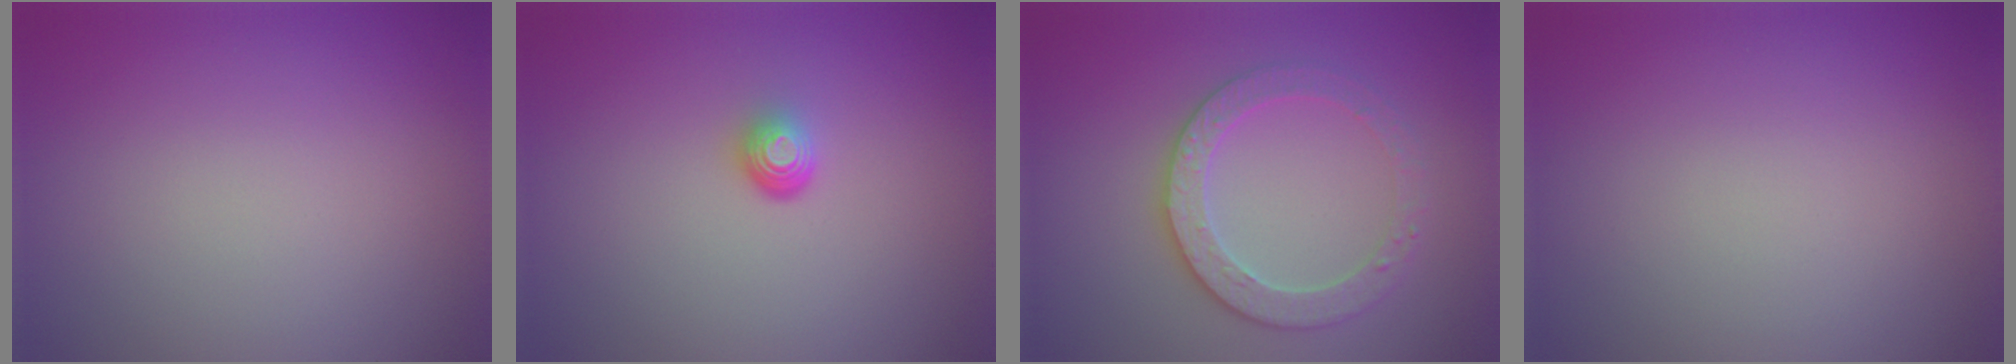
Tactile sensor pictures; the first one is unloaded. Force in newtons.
{"total": 1.7, "press": 1.1, "slide": 1.3}
{"total": 3.4, "press": 3.4, "slide": 0.5}
{"total": 0.0}